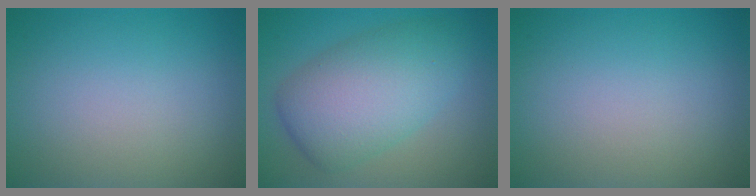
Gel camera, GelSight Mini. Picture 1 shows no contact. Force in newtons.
{"total": 7.6, "press": 7.6, "slide": 0.2}
{"total": 0.0}